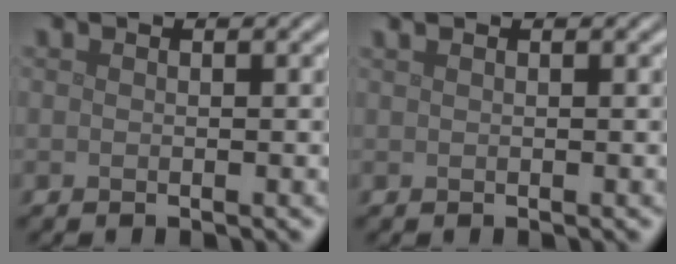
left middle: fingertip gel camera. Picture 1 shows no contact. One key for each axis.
{"total": 0.9, "fx": 0.6, "fy": 0.4, "fz": 0.6, "tx": -0.011, "ty": 0.004, "tz": 0.006}